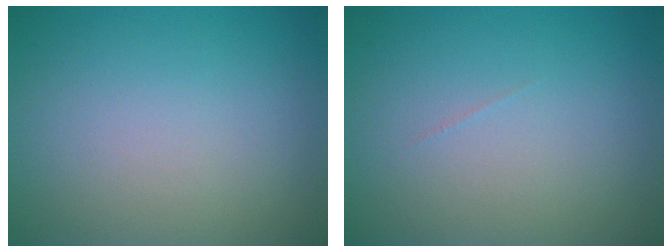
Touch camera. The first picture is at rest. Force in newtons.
{"total": 0.0}